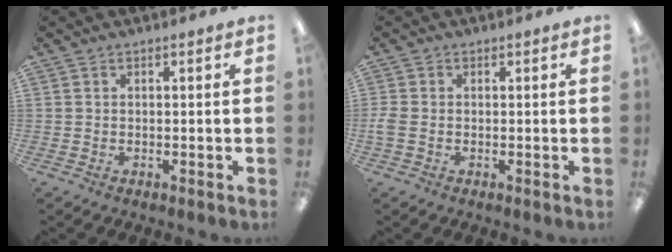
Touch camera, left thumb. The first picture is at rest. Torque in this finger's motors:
{"motor_torque": [-0.09, 0.10, 0.01, -0.05, 0.00]}